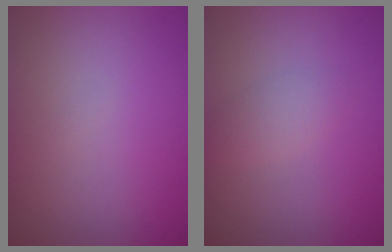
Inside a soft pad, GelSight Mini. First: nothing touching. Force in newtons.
{"total": 1.5, "press": 1.5, "slide": 0.0}